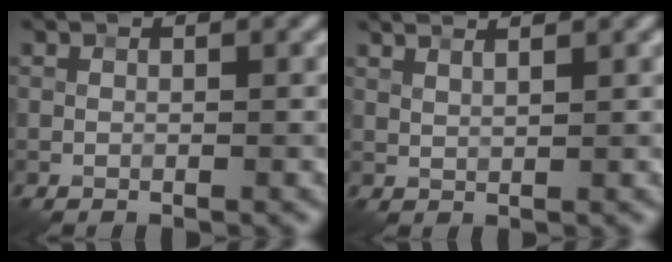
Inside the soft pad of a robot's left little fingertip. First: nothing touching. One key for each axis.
{"total": 3.0, "fx": 2.3, "fy": 1.0, "fz": 1.7, "tx": -0.022, "ty": 0.023, "tz": 0.012}